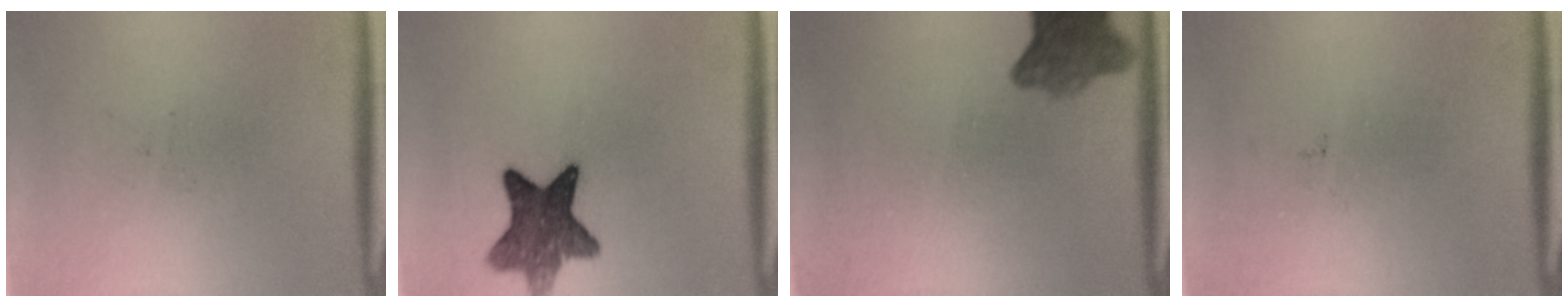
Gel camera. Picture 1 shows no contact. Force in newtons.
{"total": 9.5}
{"total": 7.3}
{"total": 0.0}